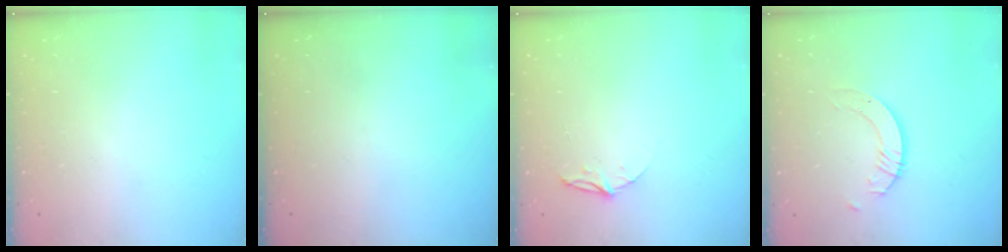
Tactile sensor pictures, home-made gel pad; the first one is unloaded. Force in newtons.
{"total": 0.0}
{"total": 4.4, "press": 4.4, "slide": 0.4}
{"total": 3.4, "press": 3.4, "slide": 0.0}